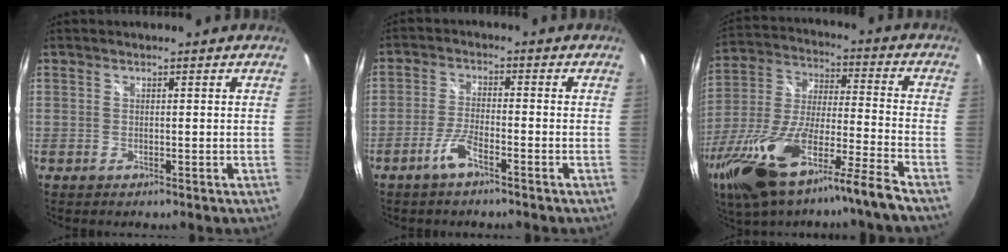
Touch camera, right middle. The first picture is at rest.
{"total": 4.6, "force": [-3.2, 0.8, 3.3], "torque": [-0.082, 0.000, -0.064]}
{"total": 22.0, "force": [-14.6, 2.1, 16.2], "torque": [-0.318, -0.042, -0.265]}